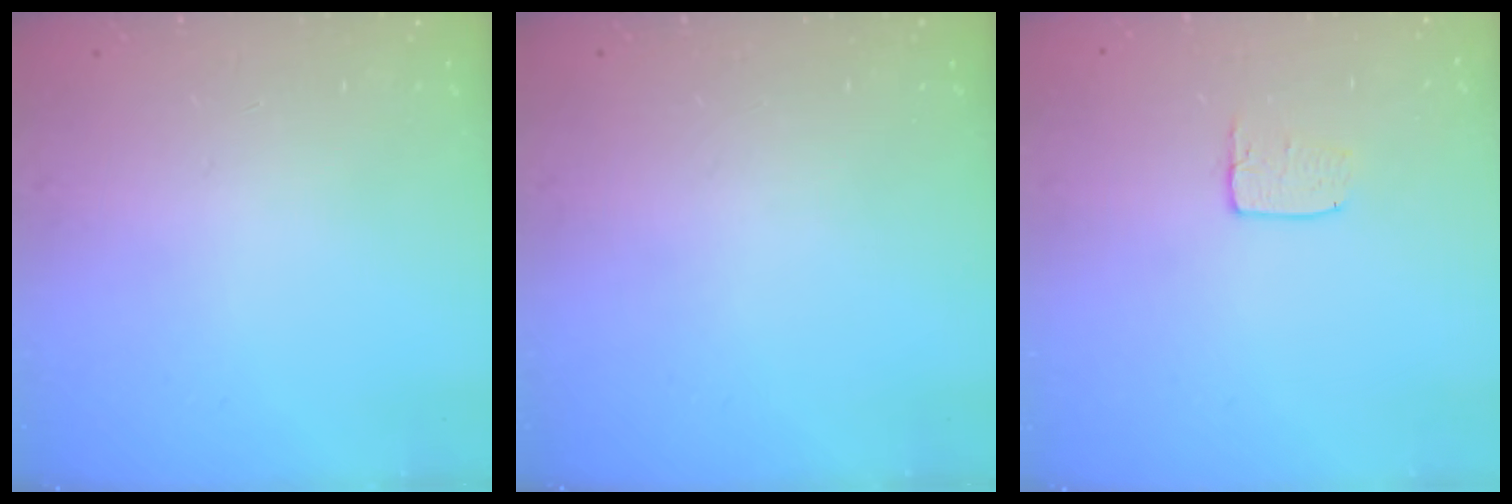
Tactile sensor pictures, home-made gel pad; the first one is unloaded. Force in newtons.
{"total": 0.0}
{"total": 5.4, "press": 5.4, "slide": 0.3}